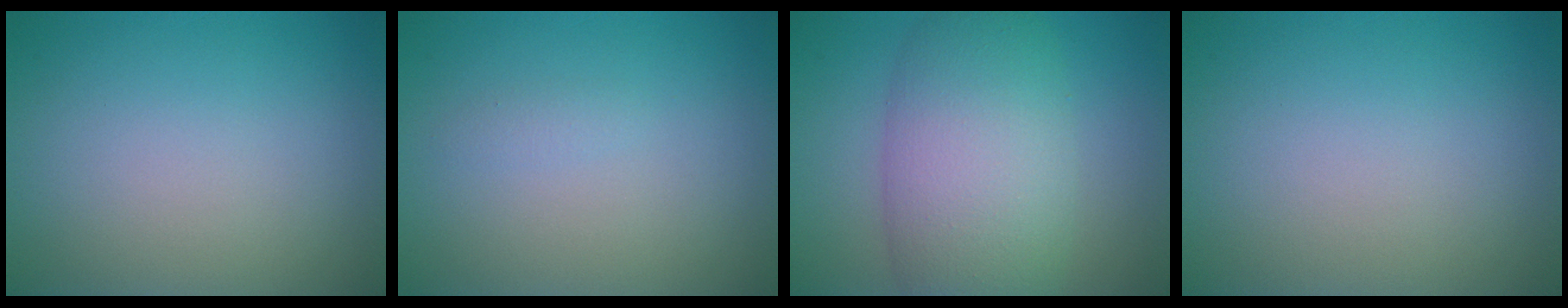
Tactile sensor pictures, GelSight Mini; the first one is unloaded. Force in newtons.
{"total": 0.6, "press": 0.6, "slide": 0.0}
{"total": 9.1, "press": 9.1, "slide": 0.3}
{"total": 0.0}